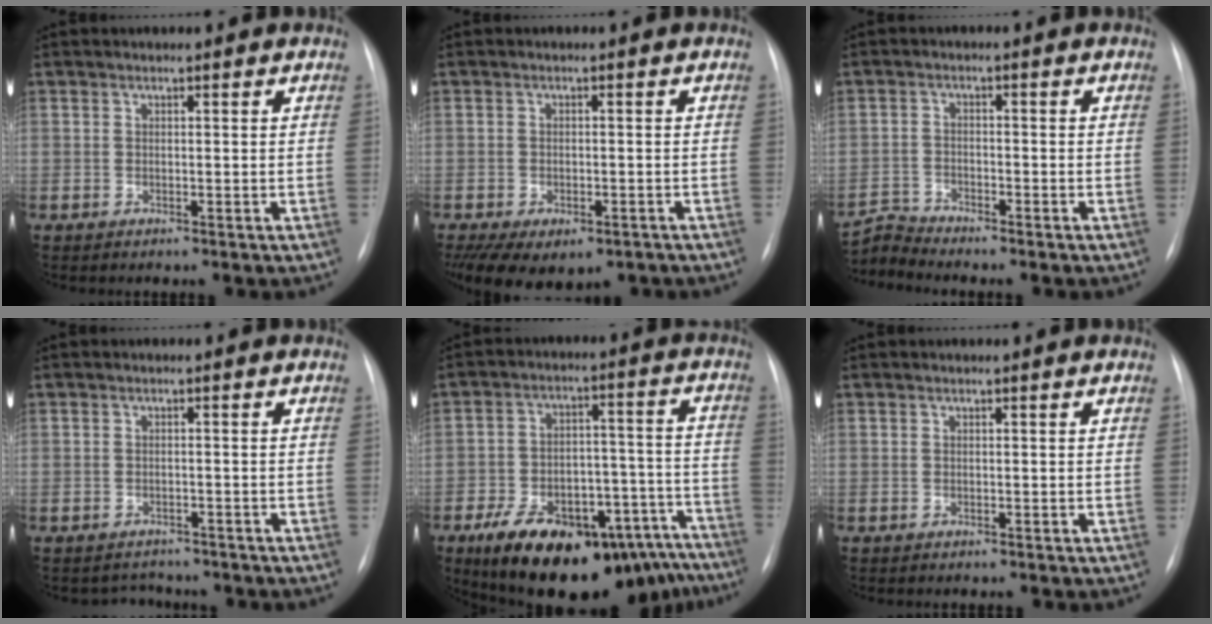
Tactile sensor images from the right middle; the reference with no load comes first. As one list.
[{"total": 13.6, "force": [-8.3, 8.0, 7.3], "torque": [-0.167, -0.016, -0.104]}, {"total": 3.6, "force": [-3.3, -1.0, -1.1], "torque": [0.019, -0.011, -0.061]}, {"total": 3.3, "force": [-2.8, 1.8, -0.4], "torque": [0.004, 0.011, -0.039]}, {"total": 24.1, "force": [-17.6, 9.8, 13.2], "torque": [-0.138, 0.034, -0.244]}, {"total": 0.0}]